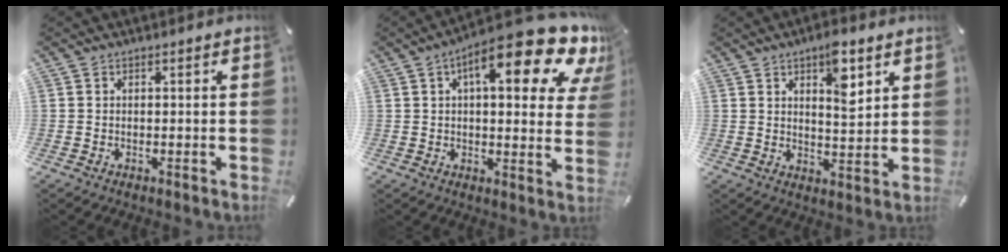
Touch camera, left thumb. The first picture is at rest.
{"total": 19.6, "force": [10.8, 6.2, 15.1], "torque": [-0.219, -0.063, 0.167]}
{"total": 8.1, "force": [5.0, 3.2, 5.5], "torque": [-0.065, -0.033, 0.078]}